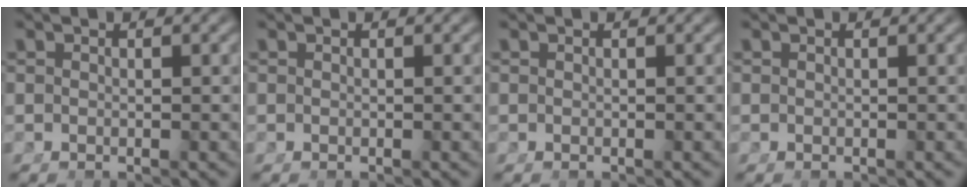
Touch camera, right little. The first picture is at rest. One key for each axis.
{"total": 0.0}
{"total": 0.0}
{"total": 0.0}